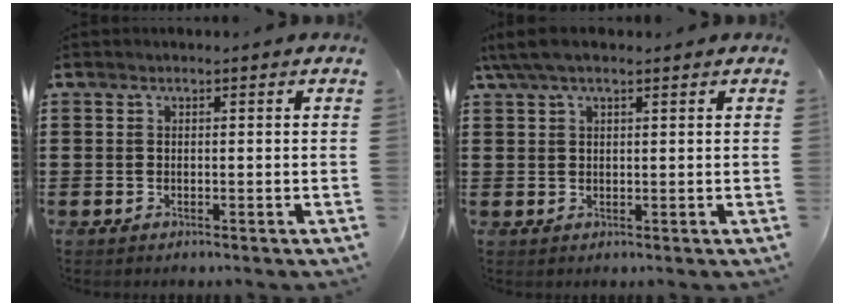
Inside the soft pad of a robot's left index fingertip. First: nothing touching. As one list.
[{"total": 3.6, "force": [2.3, 1.2, 2.5], "torque": [-0.055, 0.007, 0.043]}]